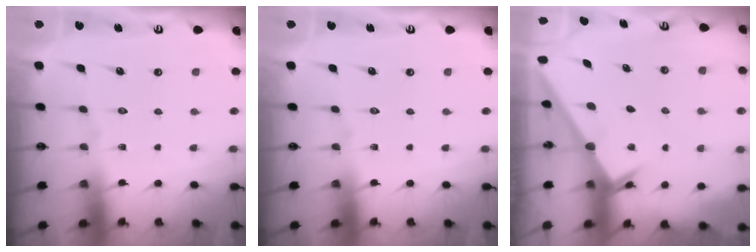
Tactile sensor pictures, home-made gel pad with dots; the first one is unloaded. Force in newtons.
{"total": 0.0}
{"total": 2.4, "press": 2.4, "slide": 0.2}